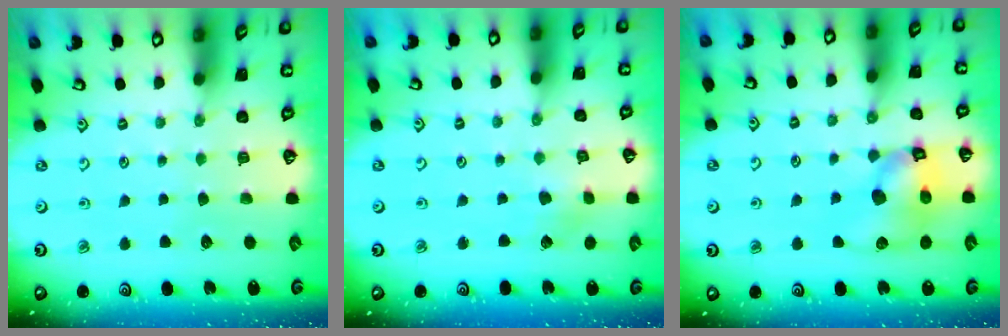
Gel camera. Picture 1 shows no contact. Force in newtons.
{"total": 2.8, "press": 2.8, "slide": 0.2}
{"total": 12.3, "press": 12.2, "slide": 1.6}